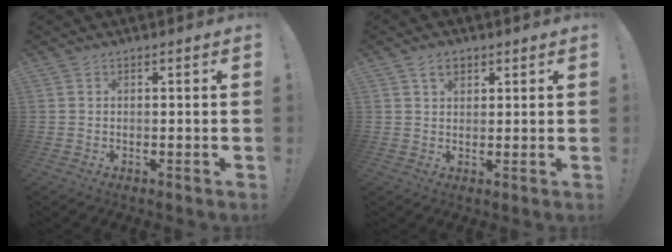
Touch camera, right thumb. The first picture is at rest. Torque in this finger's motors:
{"motor_torque": [0.29, 0.89, 0.21, 0.15, 0.00]}